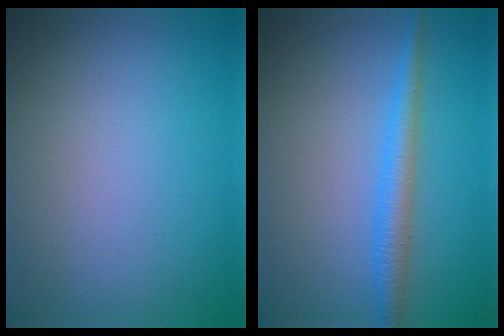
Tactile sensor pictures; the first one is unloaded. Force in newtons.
{"total": 2.7, "press": 2.7, "slide": 0.0}